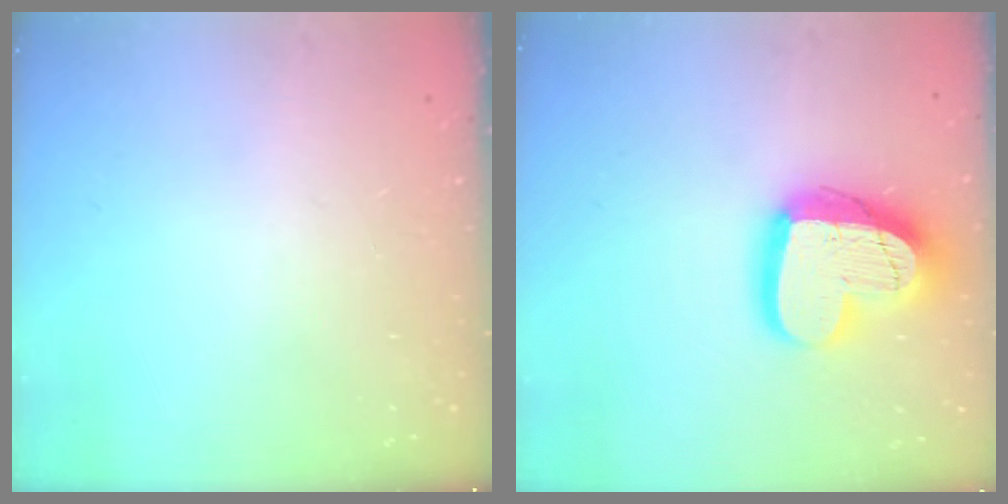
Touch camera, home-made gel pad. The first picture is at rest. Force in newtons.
{"total": 20.4, "press": 20.3, "slide": 1.7}